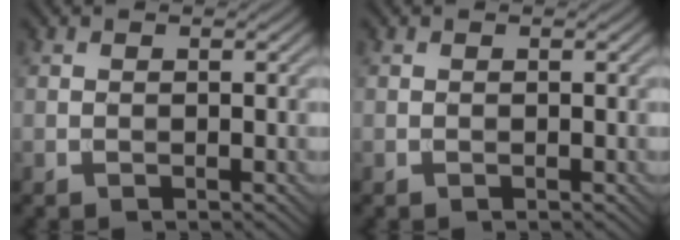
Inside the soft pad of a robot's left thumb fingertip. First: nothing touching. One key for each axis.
{"total": 0.0}